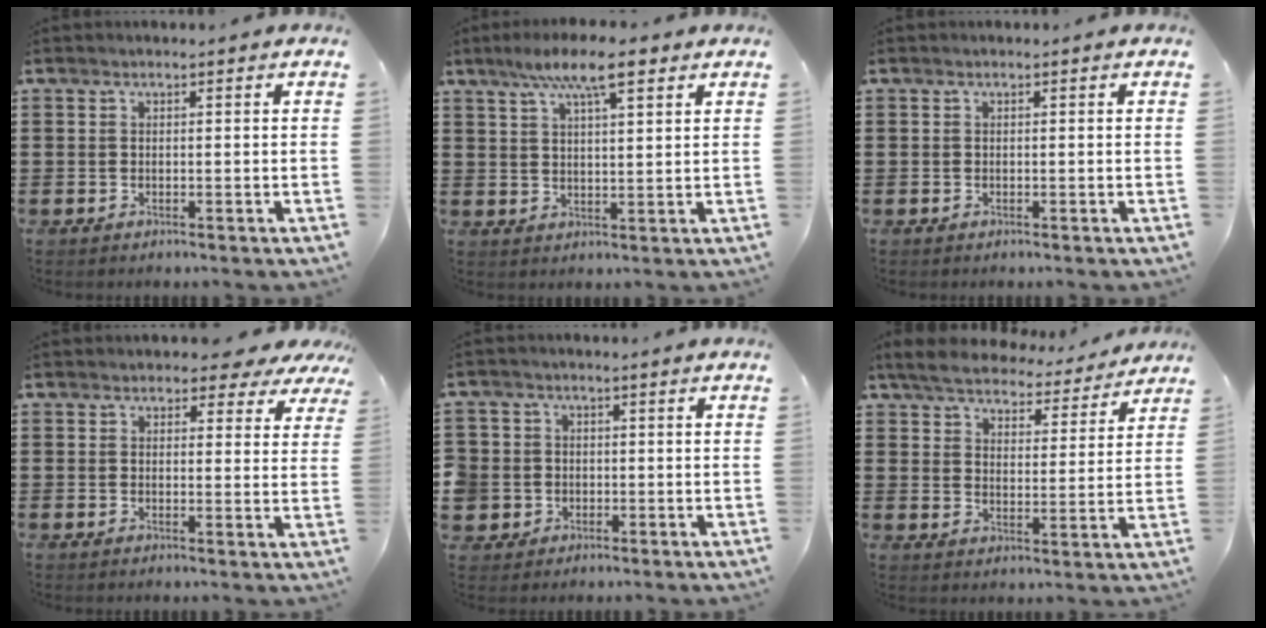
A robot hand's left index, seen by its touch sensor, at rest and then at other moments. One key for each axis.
{"total": 8.2, "fx": 5.4, "fy": 1.8, "fz": 5.9, "tx": -0.111, "ty": -0.004, "tz": 0.091}
{"total": 0.0}
{"total": 3.5, "fx": 3.0, "fy": 1.5, "fz": 1.2, "tx": -0.019, "ty": -0.007, "tz": 0.050}
{"total": 3.8, "fx": -0.6, "fy": 3.8, "fz": 0.1, "tx": -0.036, "ty": 0.004, "tz": -0.020}
{"total": 5.8, "fx": 5.5, "fy": 0.8, "fz": 1.3, "tx": -0.054, "ty": -0.033, "tz": 0.096}